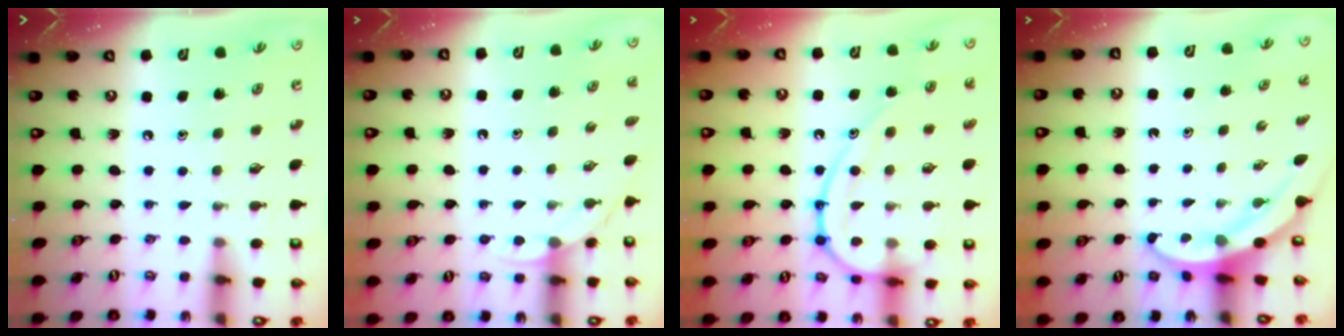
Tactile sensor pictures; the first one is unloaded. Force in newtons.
{"total": 3.5, "press": 3.5, "slide": 0.3}
{"total": 16.4, "press": 16.3, "slide": 1.6}
{"total": 3.5, "press": 3.5, "slide": 0.1}